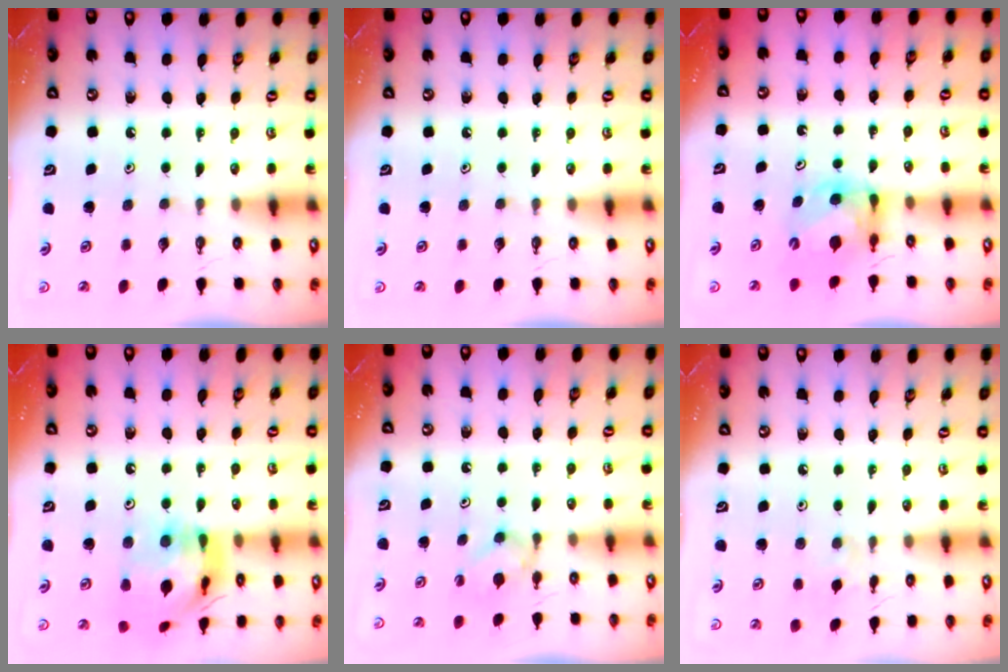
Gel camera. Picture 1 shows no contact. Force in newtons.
{"total": 0.0}
{"total": 5.8, "press": 5.7, "slide": 0.6}
{"total": 16.3, "press": 16.2, "slide": 1.8}
{"total": 3.0, "press": 2.9, "slide": 0.7}
{"total": 3.4, "press": 3.3, "slide": 0.7}